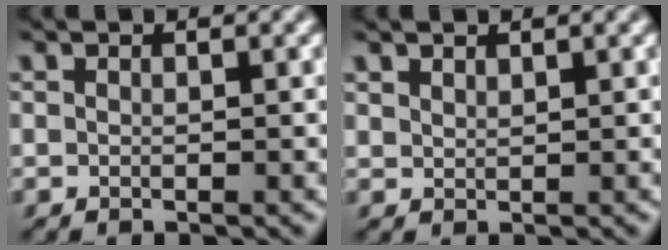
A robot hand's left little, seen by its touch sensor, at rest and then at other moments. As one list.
[{"total": 0.8, "force": [0.7, 0.3, 0.2], "torque": [-0.009, 0.000, 0.014]}]